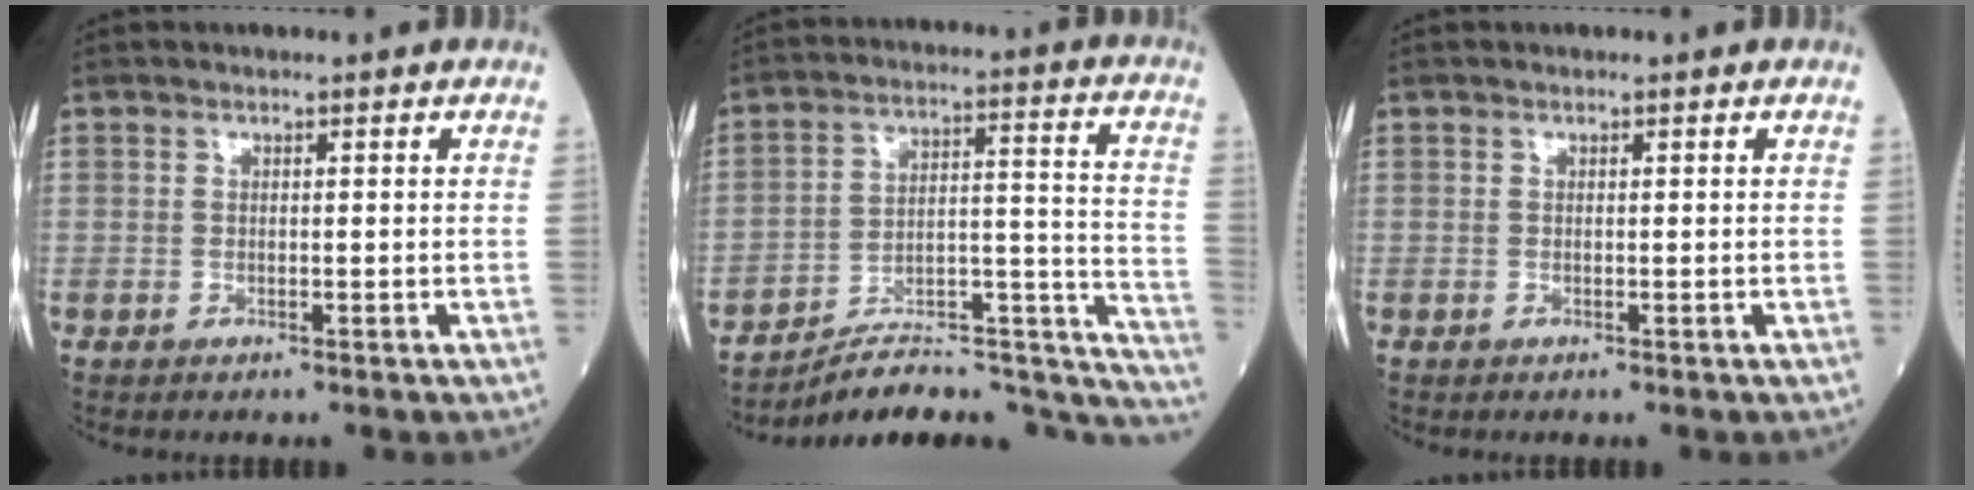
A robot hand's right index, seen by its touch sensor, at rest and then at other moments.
{"total": 23.1, "force": [-21.1, 4.3, 8.3], "torque": [-0.048, 0.056, -0.297]}
{"total": 0.0}